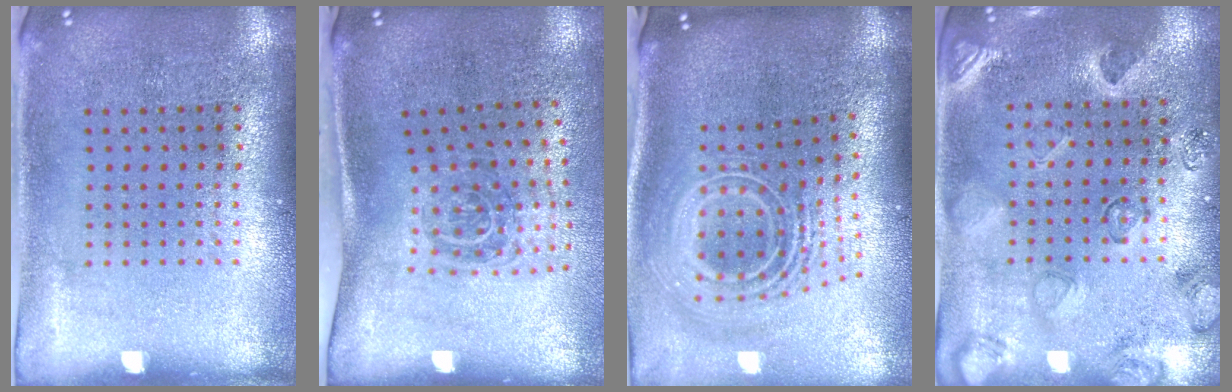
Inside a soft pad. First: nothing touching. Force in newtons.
{"total": 1.9, "press": 1.2, "slide": 1.5}
{"total": 2.8, "press": 1.9, "slide": 2.0}
{"total": 2.2, "press": 1.8, "slide": 1.3}